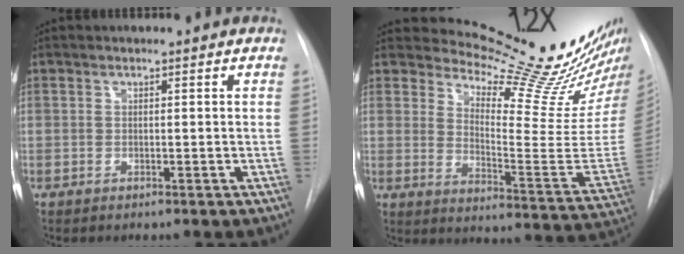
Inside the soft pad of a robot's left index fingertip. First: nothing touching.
{"total": 21.6, "force": [19.7, 2.0, 8.6], "torque": [-0.120, -0.123, 0.252]}